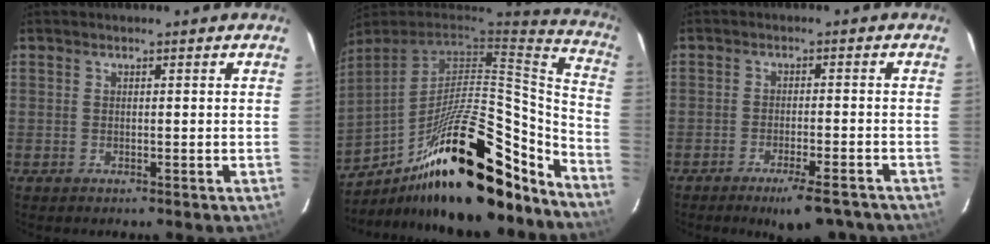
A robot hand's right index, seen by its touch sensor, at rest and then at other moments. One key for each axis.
{"total": 30.9, "fx": -20.7, "fy": 10.0, "fz": 20.7, "tx": -0.309, "ty": -0.005, "tz": -0.320}
{"total": 8.5, "fx": -7.0, "fy": 2.0, "fz": 4.5, "tx": -0.078, "ty": -0.009, "tz": -0.096}